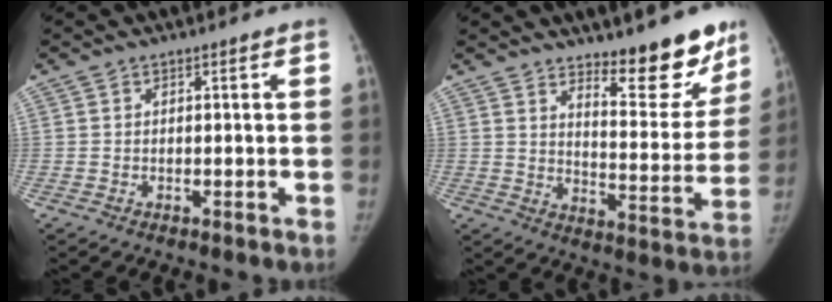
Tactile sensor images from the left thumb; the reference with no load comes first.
{"total": 14.5, "force": [10.6, 4.4, 8.8], "torque": [-0.062, -0.087, 0.156]}